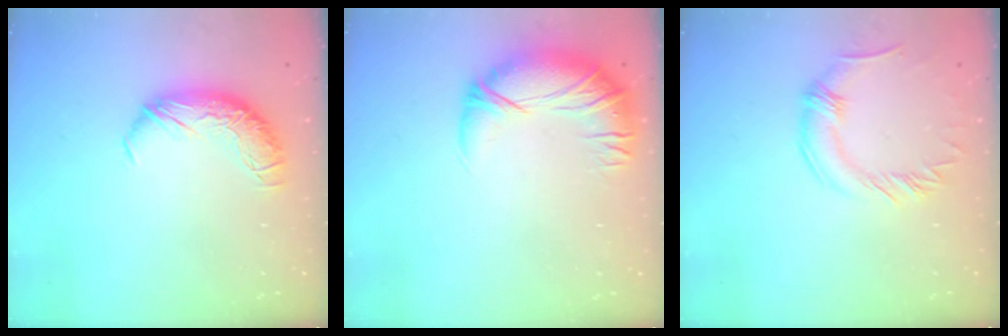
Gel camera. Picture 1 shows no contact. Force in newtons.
{"total": 2.9, "press": 0.1, "slide": 2.9}
{"total": 0.0}